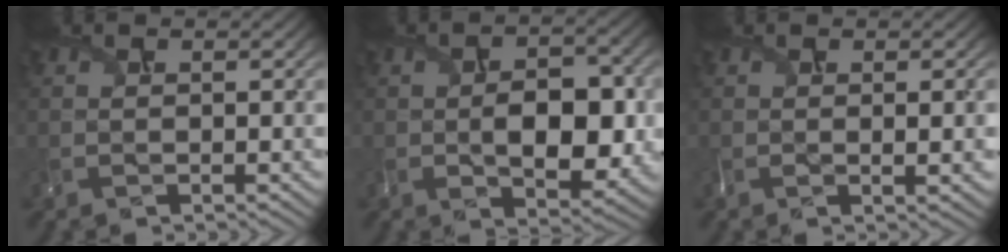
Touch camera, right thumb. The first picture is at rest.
{"total": 7.6, "force": [-1.0, 3.9, 6.5], "torque": [-0.115, -0.007, 0.001]}
{"total": 3.8, "force": [0.0, 1.0, 3.6], "torque": [-0.043, 0.012, 0.006]}